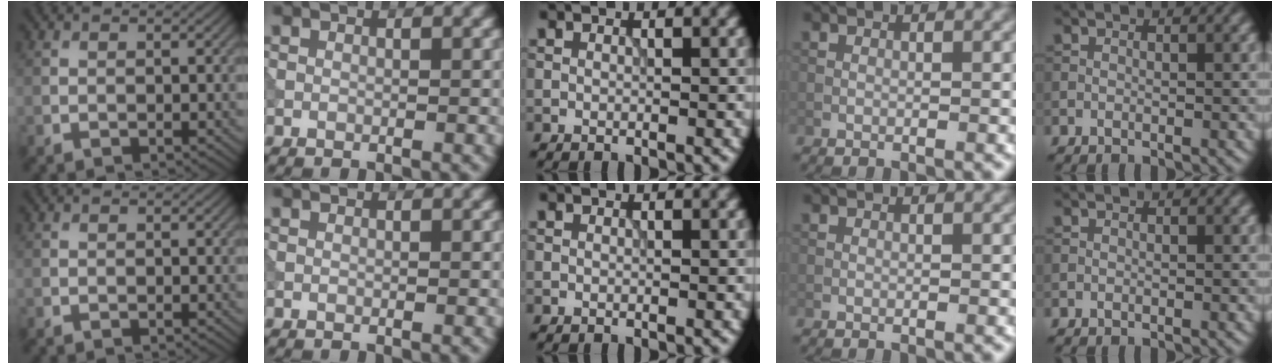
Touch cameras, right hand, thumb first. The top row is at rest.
{}